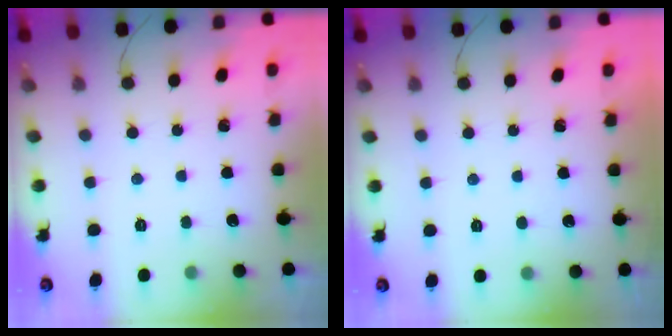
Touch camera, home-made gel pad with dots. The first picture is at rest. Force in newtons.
{"total": 0.9, "press": 0.9, "slide": 0.1}